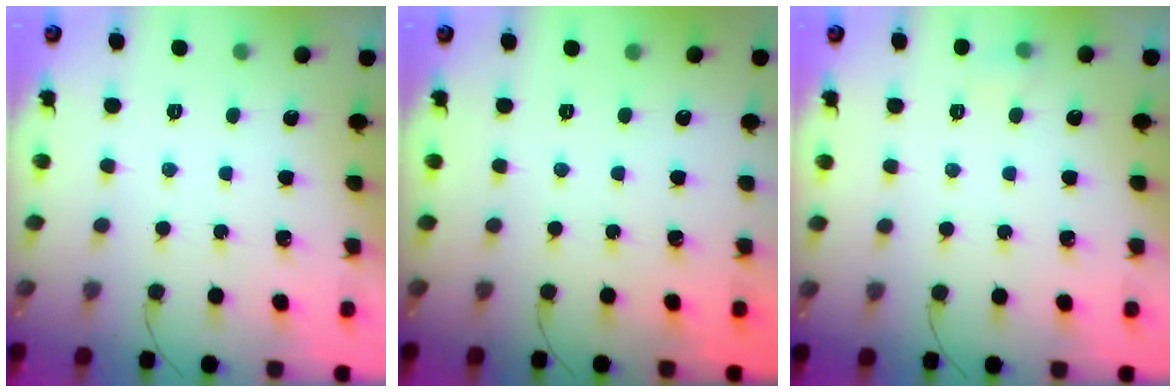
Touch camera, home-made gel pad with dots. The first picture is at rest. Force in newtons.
{"total": 0.0}
{"total": 6.8, "press": 2.5, "slide": 6.3}